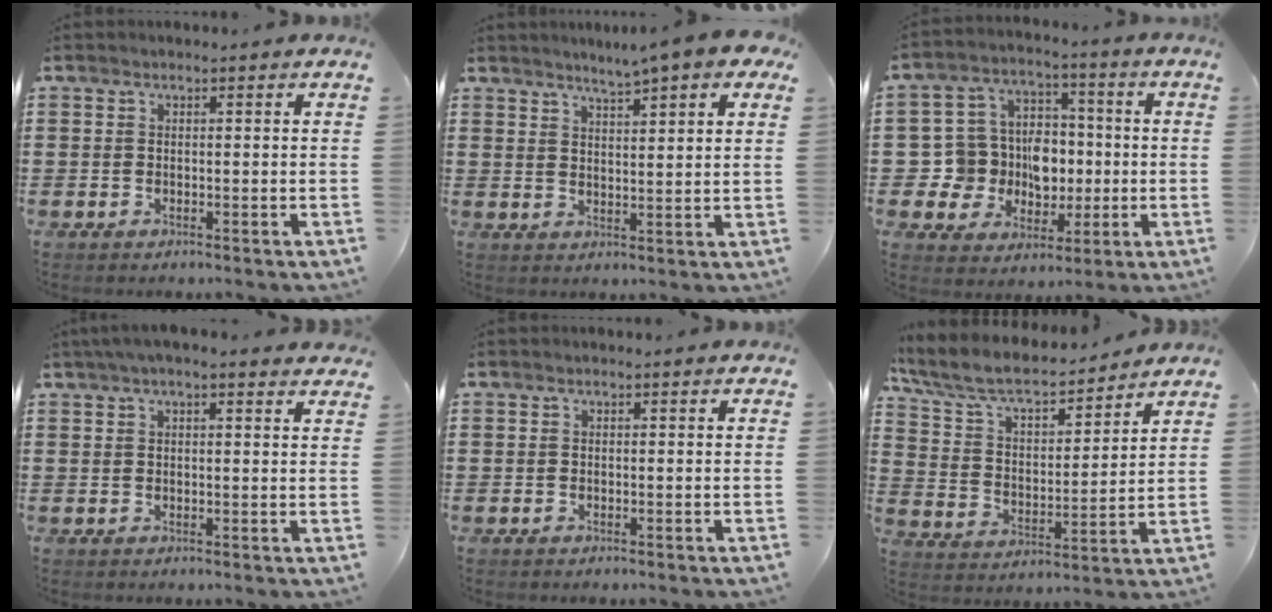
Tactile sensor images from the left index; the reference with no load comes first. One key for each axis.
{"total": 4.1, "fx": 3.6, "fy": 0.0, "fz": 2.0, "tx": -0.053, "ty": -0.010, "tz": 0.059}
{"total": 9.9, "fx": 0.2, "fy": 9.1, "fz": 3.8, "tx": -0.111, "ty": 0.004, "tz": 0.015}
{"total": 2.9, "fx": 2.3, "fy": 0.4, "fz": 1.8, "tx": -0.041, "ty": 0.006, "tz": 0.041}
{"total": 0.0}
{"total": 7.2, "fx": 6.3, "fy": 1.7, "fz": 3.2, "tx": -0.090, "ty": -0.037, "tz": 0.105}